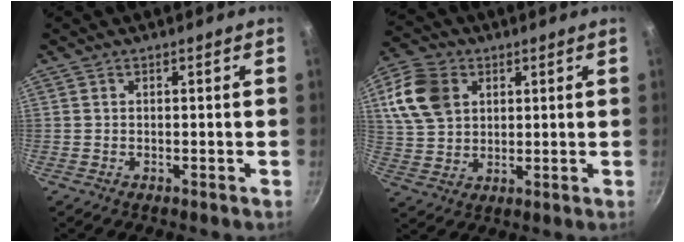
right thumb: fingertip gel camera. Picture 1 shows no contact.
{"total": 12.0, "force": [3.9, 8.9, 7.0], "torque": [-0.119, 0.000, 0.074]}